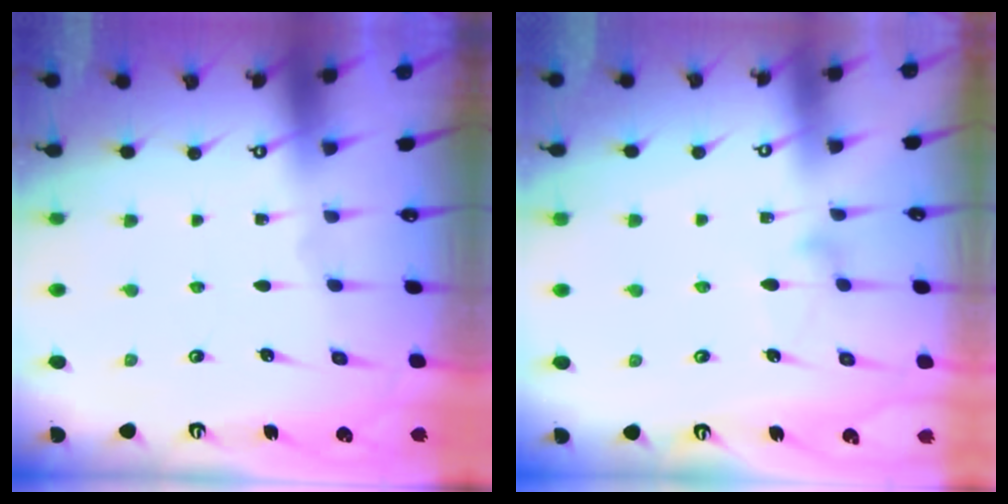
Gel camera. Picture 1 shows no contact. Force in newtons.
{"total": 7.8, "press": 7.8, "slide": 0.5}